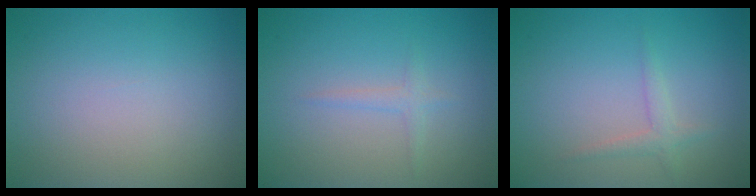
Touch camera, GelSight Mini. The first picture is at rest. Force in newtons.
{"total": 1.1, "press": 1.1, "slide": 0.0}
{"total": 1.4, "press": 1.4, "slide": 0.0}